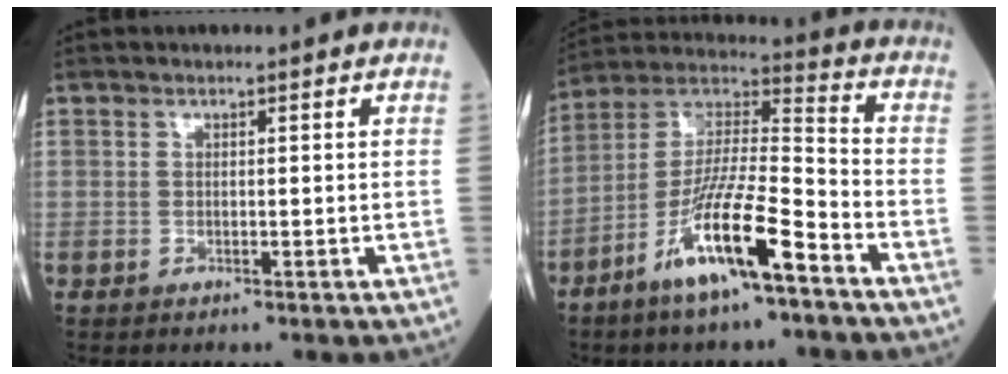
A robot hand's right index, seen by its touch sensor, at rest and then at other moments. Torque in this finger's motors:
{"motor_torque": [1.18, -0.96, 1.06, 0.21]}